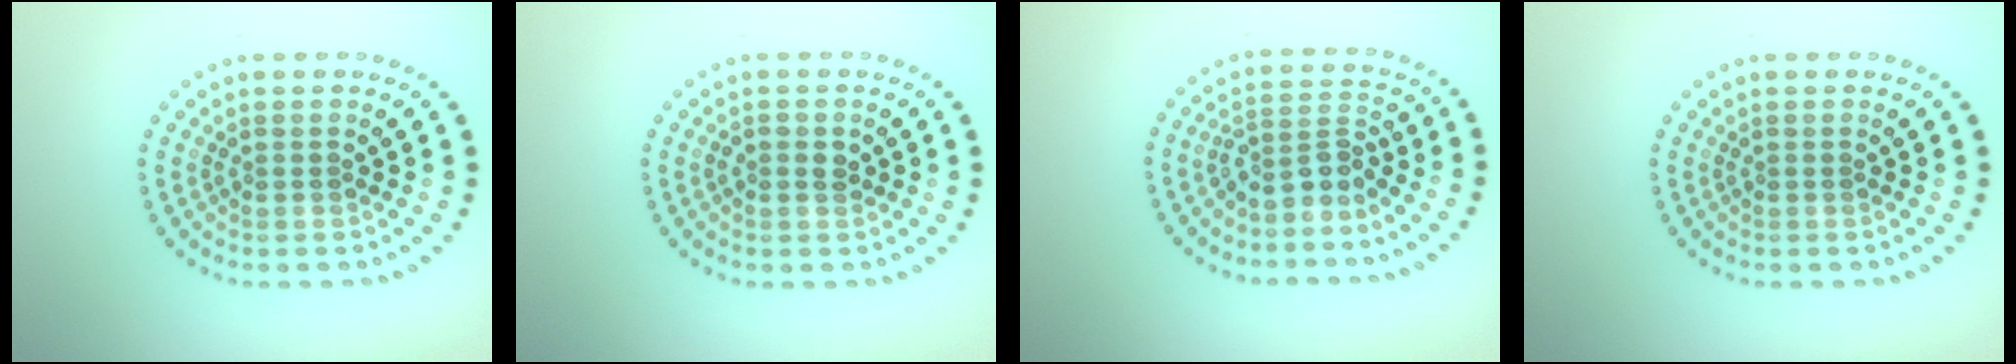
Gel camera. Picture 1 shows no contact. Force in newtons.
{"total": 1.2, "press": 1.2, "slide": 0.0}
{"total": 2.8, "press": 2.0, "slide": 2.0}
{"total": 0.0}